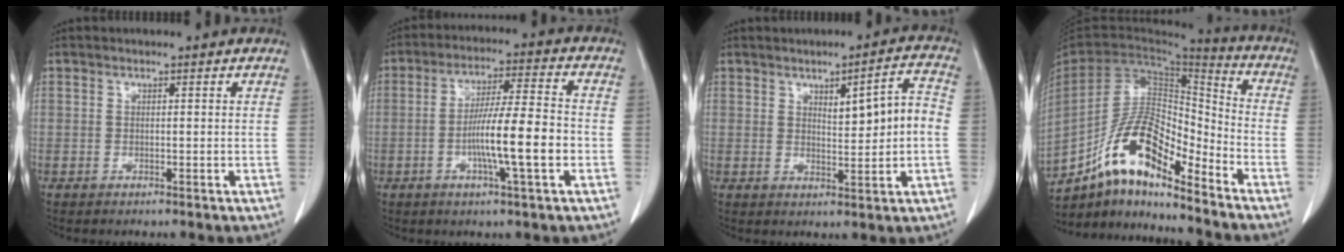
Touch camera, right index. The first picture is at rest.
{"total": 10.8, "force": [-2.7, 0.4, 10.4], "torque": [-0.182, 0.002, -0.051]}
{"total": 6.9, "force": [0.5, 1.0, 6.9], "torque": [-0.100, 0.015, 0.013]}
{"total": 14.1, "force": [-9.9, 4.0, 9.1], "torque": [-0.172, 0.033, -0.177]}